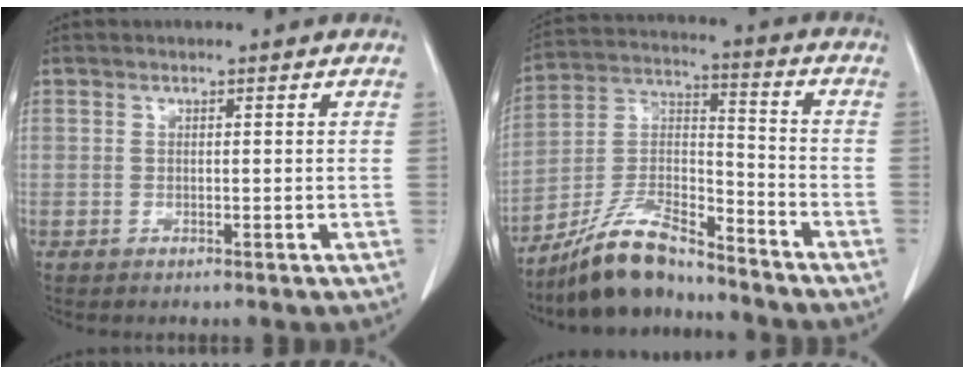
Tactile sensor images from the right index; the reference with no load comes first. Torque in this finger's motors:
{"motor_torque": [0.67, -0.58, 0.17, 0.10]}